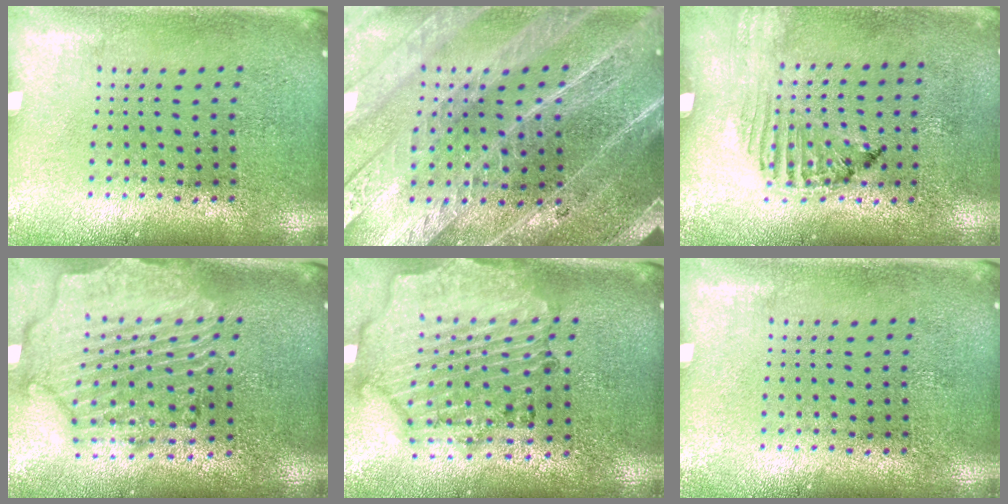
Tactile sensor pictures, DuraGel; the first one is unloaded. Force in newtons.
{"total": 4.4, "press": 4.0, "slide": 2.0}
{"total": 1.2, "press": 1.2, "slide": 0.2}
{"total": 2.6, "press": 2.4, "slide": 1.1}
{"total": 1.7, "press": 1.7, "slide": 0.3}
{"total": 0.0}